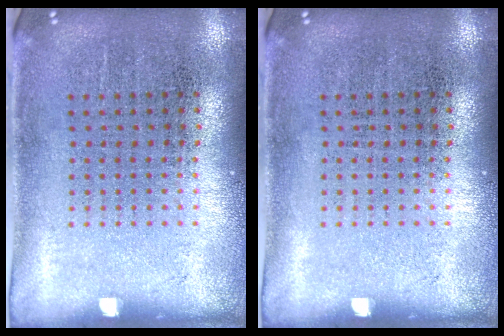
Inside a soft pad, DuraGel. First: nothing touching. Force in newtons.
{"total": 0.0}